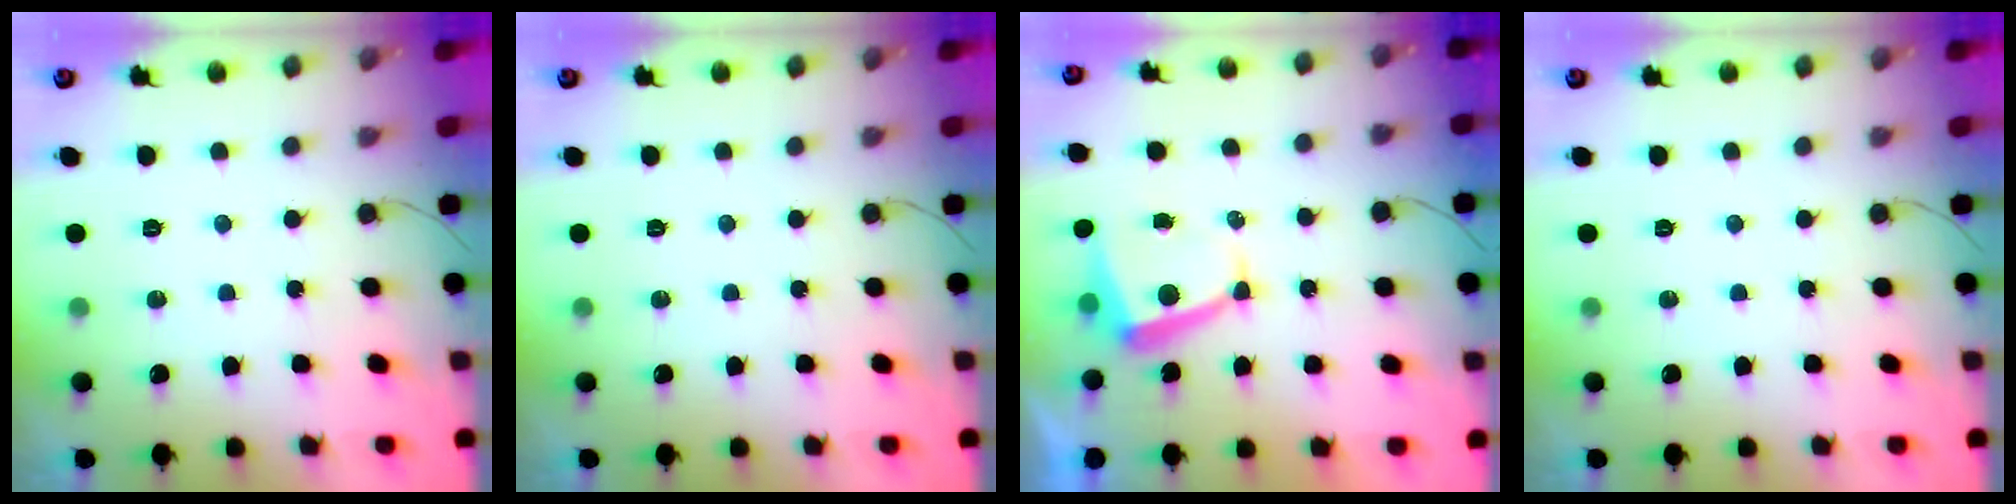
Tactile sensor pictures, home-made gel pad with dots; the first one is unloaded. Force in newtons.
{"total": 0.0}
{"total": 6.2, "press": 6.1, "slide": 0.9}
{"total": 0.0}